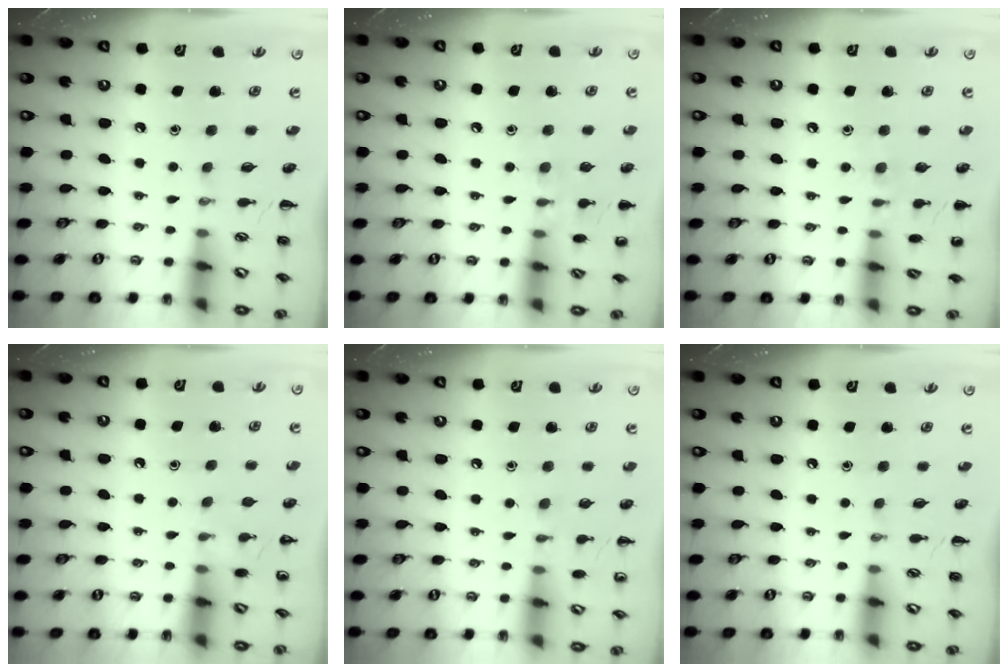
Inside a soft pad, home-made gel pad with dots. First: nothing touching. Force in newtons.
{"total": 7.8, "press": 7.5, "slide": 2.1}
{"total": 7.5, "press": 7.3, "slide": 1.7}
{"total": 3.6, "press": 3.4, "slide": 1.2}
{"total": 5.2, "press": 5.1, "slide": 1.3}
{"total": 0.0}